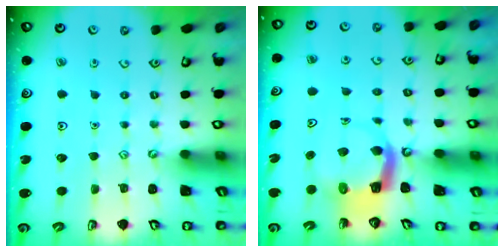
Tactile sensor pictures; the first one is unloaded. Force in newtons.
{"total": 5.7, "press": 5.6, "slide": 0.5}